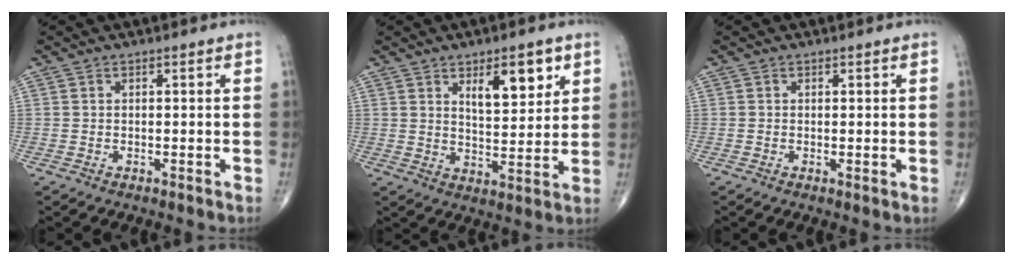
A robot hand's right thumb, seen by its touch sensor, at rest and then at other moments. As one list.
[{"total": 9.4, "force": [4.6, 3.7, 7.3], "torque": [-0.089, -0.032, 0.076]}, {"total": 0.6, "force": [0.1, 0.1, 0.6], "torque": [-0.014, -0.004, -0.001]}]